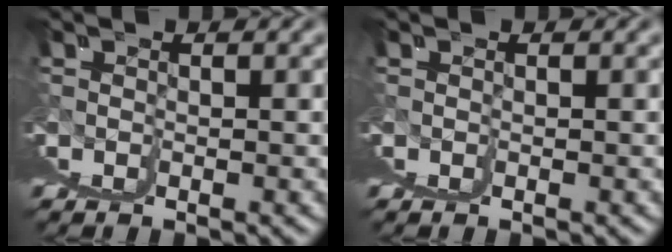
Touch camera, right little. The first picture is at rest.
{"total": 0.0}